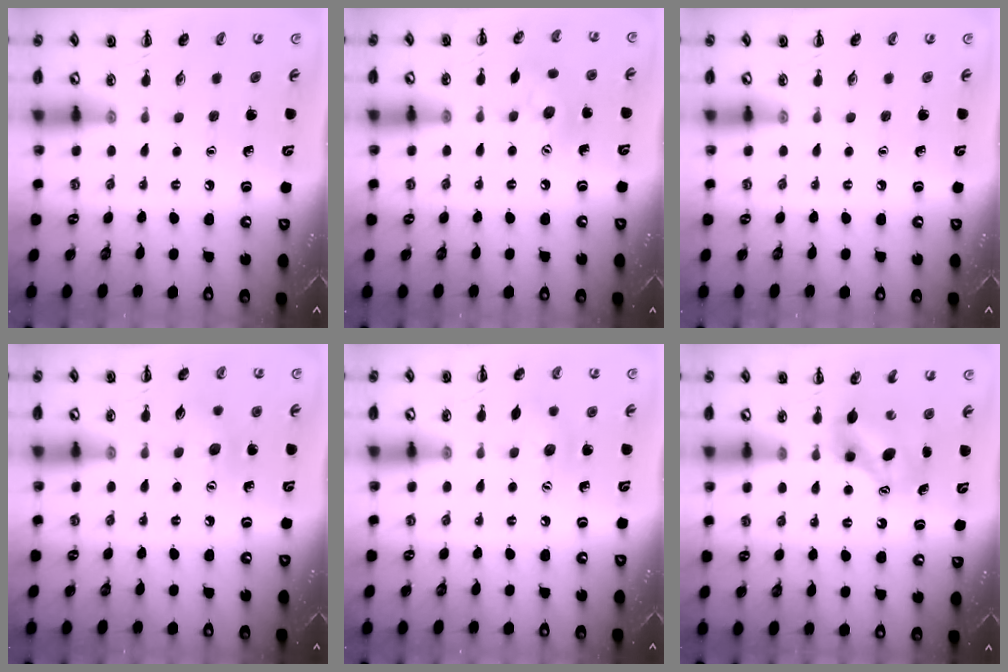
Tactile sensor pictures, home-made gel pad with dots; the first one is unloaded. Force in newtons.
{"total": 8.7, "press": 8.6, "slide": 1.1}
{"total": 0.0}
{"total": 7.7, "press": 7.5, "slide": 1.8}
{"total": 6.6, "press": 6.5, "slide": 1.1}
{"total": 7.7, "press": 7.7, "slide": 0.6}